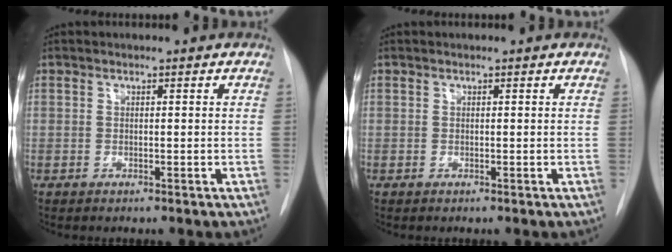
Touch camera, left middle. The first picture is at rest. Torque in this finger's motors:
{"motor_torque": [-0.18, 0.18, -0.10, 0.00]}